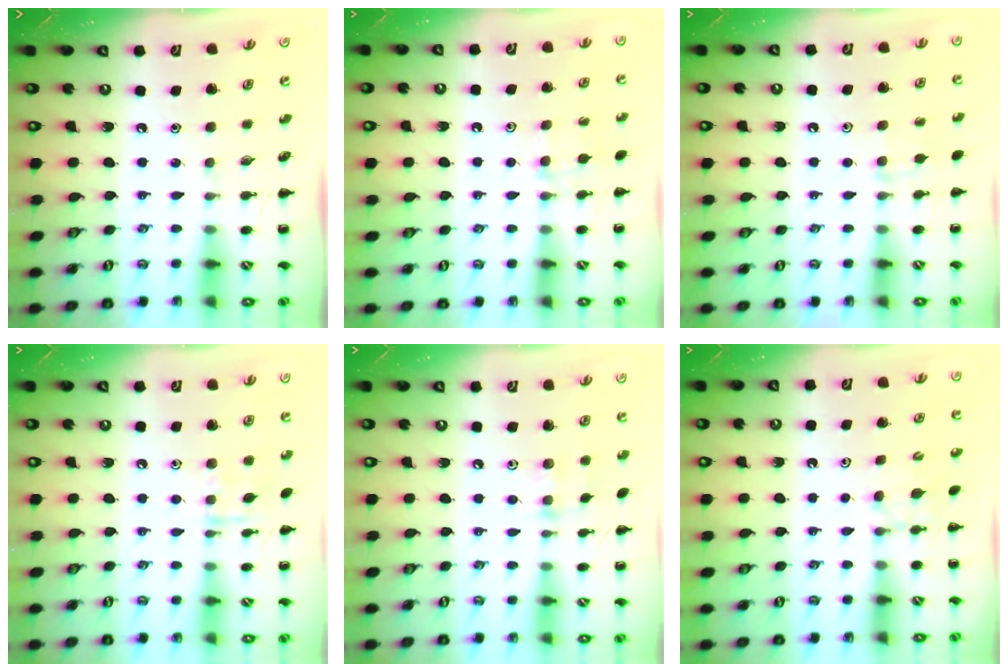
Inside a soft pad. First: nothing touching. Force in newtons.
{"total": 6.3, "press": 6.0, "slide": 1.9}
{"total": 6.7, "press": 6.4, "slide": 1.8}
{"total": 6.9, "press": 6.9, "slide": 1.0}
{"total": 6.8, "press": 6.6, "slide": 1.5}
{"total": 2.6, "press": 2.4, "slide": 1.1}